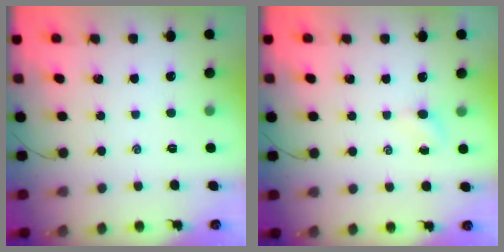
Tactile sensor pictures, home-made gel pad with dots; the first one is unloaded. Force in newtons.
{"total": 2.9, "press": 2.7, "slide": 1.1}